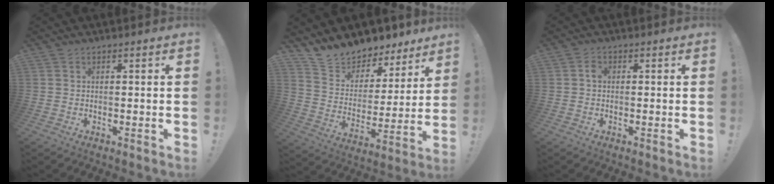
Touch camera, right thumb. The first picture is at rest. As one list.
[{"total": 10.7, "force": [10.1, 3.5, 0.4], "torque": [-0.027, -0.099, 0.182]}, {"total": 1.3, "force": [-0.2, 1.0, 0.8], "torque": [-0.013, 0.004, -0.006]}]